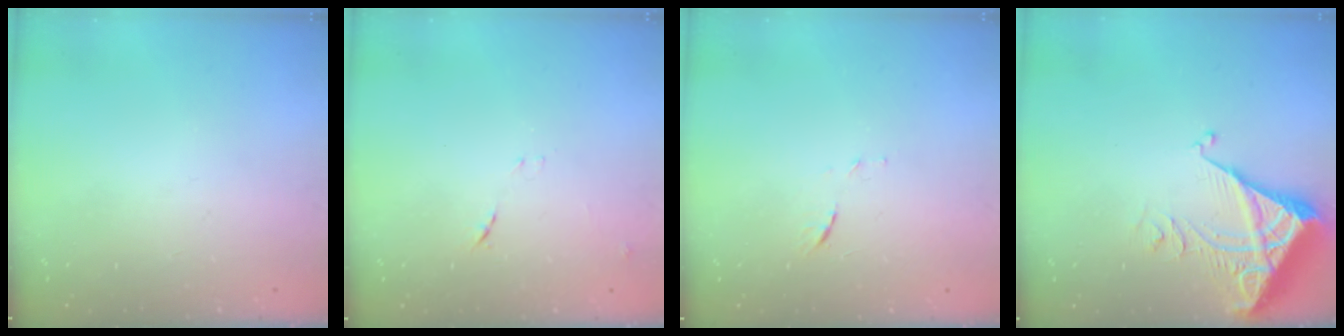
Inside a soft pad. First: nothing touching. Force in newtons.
{"total": 7.2, "press": 7.2, "slide": 0.6}
{"total": 5.0, "press": 5.0, "slide": 0.6}
{"total": 5.3, "press": 5.3, "slide": 0.7}